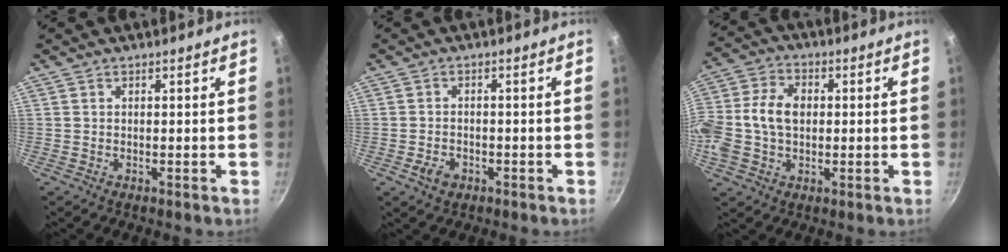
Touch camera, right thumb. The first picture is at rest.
{"total": 3.3, "force": [-1.6, 2.4, 1.7], "torque": [-0.029, 0.013, -0.024]}
{"total": 13.1, "force": [0.1, 9.4, 9.1], "torque": [-0.176, 0.027, -0.010]}